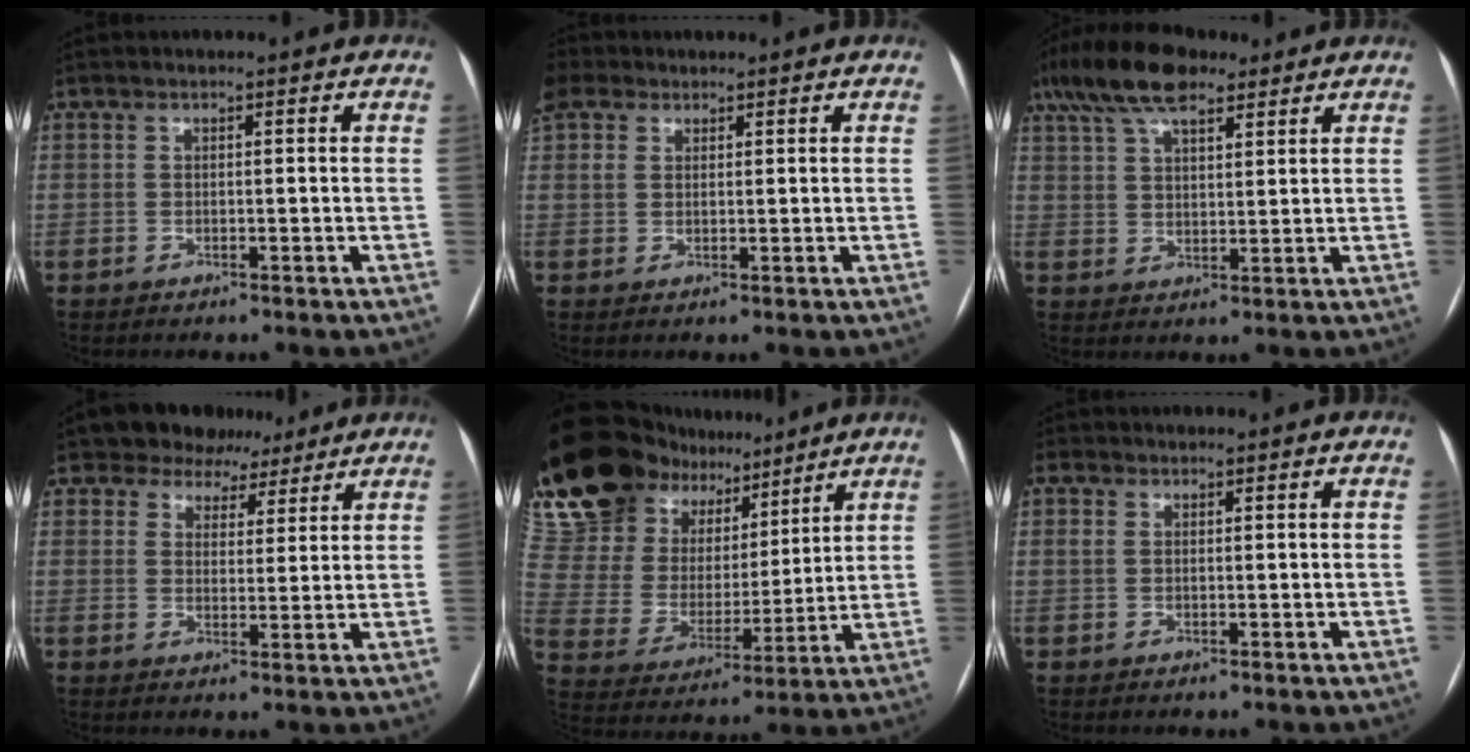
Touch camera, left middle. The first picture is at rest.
{"total": 3.5, "force": [2.4, 2.2, 1.1], "torque": [-0.040, 0.018, 0.058]}
{"total": 12.3, "force": [8.5, 4.5, 7.7], "torque": [-0.160, 0.039, 0.154]}
{"total": 7.6, "force": [6.0, 4.7, 0.7], "torque": [0.001, 0.012, 0.078]}
{"total": 20.6, "force": [15.9, 9.6, 8.7], "torque": [-0.188, 0.046, 0.290]}
{"total": 0.7, "force": [-0.5, -0.4, -0.2], "torque": [-0.006, 0.000, -0.004]}